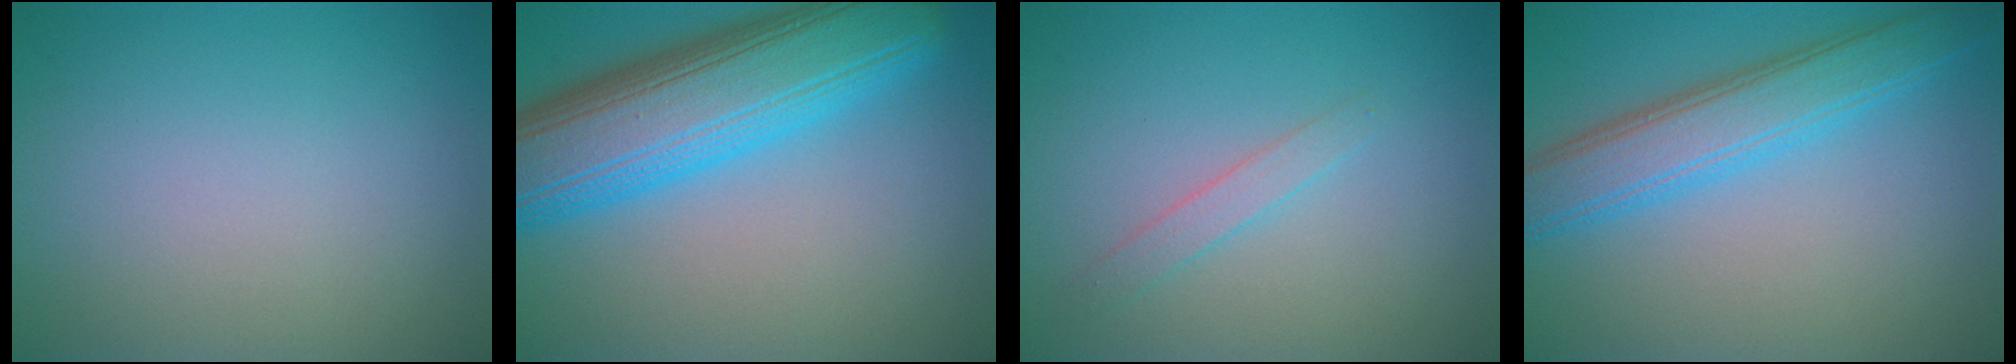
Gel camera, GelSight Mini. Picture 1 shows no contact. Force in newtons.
{"total": 11.6, "press": 11.6, "slide": 0.4}
{"total": 1.4, "press": 1.4, "slide": 0.1}
{"total": 5.3, "press": 5.3, "slide": 0.1}